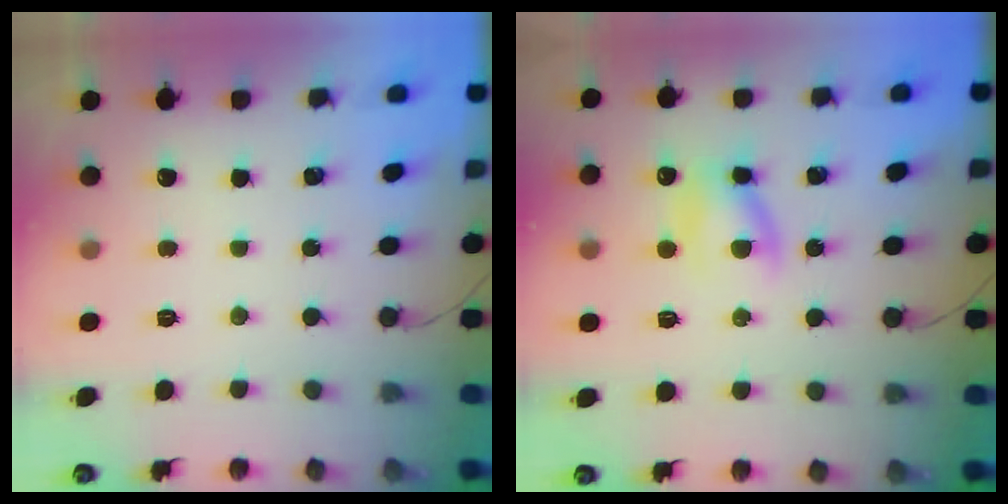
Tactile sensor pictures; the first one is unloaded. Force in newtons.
{"total": 8.1, "press": 7.9, "slide": 1.9}